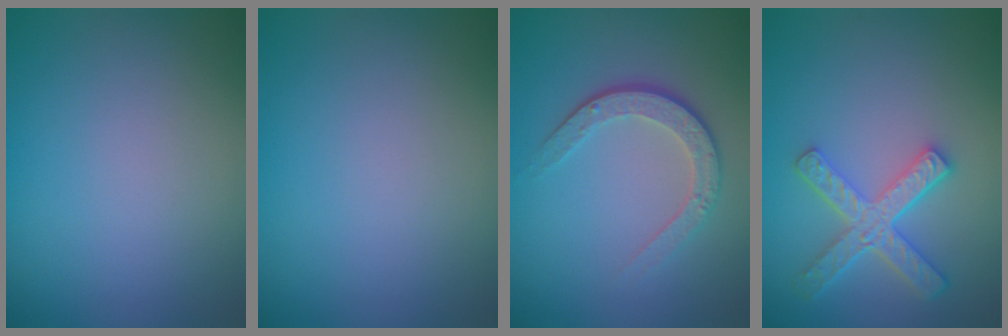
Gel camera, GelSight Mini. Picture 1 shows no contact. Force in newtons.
{"total": 0.0}
{"total": 3.5, "press": 2.6, "slide": 2.3}
{"total": 5.0, "press": 3.9, "slide": 3.1}